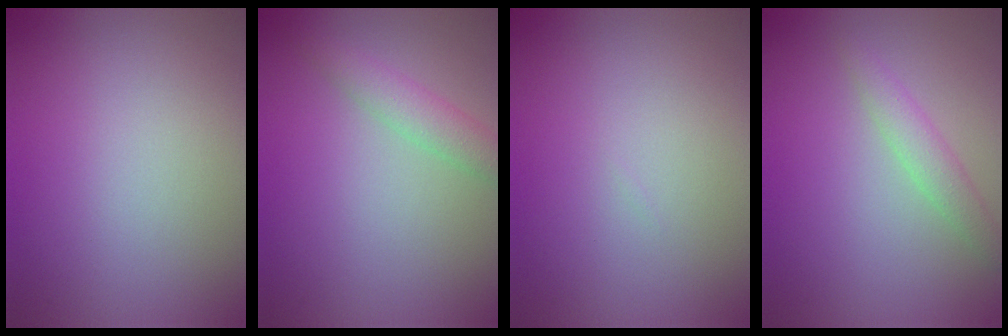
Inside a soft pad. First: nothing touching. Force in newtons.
{"total": 2.3, "press": 2.3, "slide": 0.0}
{"total": 0.0}
{"total": 2.7, "press": 2.7, "slide": 0.2}